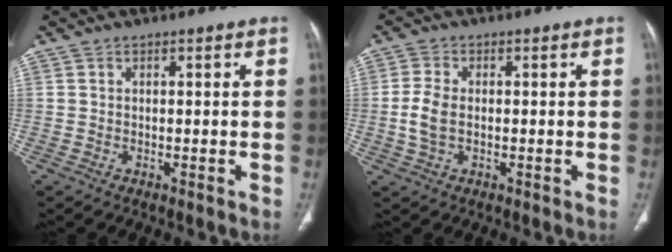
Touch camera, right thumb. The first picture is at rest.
{"total": 5.1, "force": [-0.3, 3.1, 4.0], "torque": [-0.088, 0.007, -0.007]}